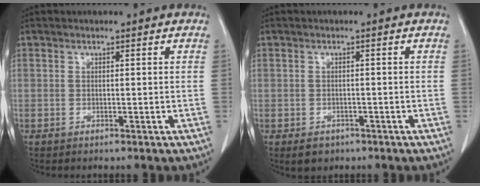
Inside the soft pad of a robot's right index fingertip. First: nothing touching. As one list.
[{"total": 2.5, "force": [-1.5, 1.8, 0.8], "torque": [-0.012, 0.000, -0.015]}]